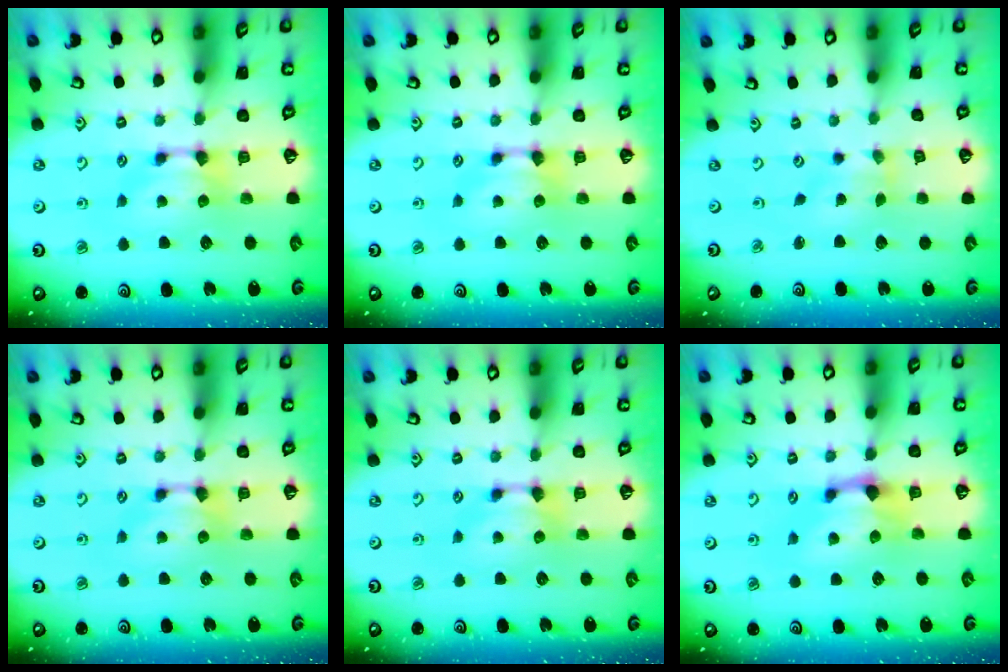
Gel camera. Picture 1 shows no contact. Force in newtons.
{"total": 0.0}
{"total": 1.7, "press": 1.3, "slide": 1.1}
{"total": 0.0}
{"total": 0.0}
{"total": 1.4, "press": 0.9, "slide": 1.1}